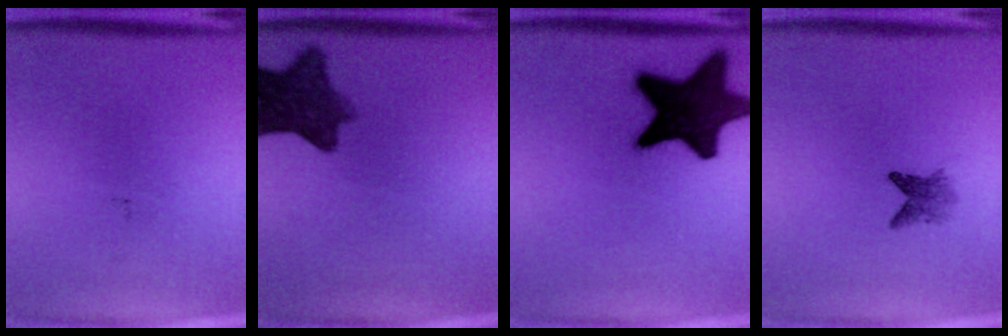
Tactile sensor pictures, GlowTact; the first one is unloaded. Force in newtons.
{"total": 9.2}
{"total": 18.2}
{"total": 2.5}